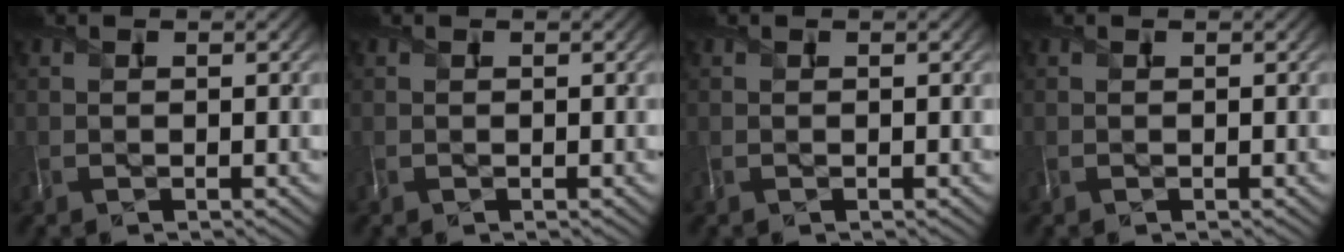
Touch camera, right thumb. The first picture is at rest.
{"total": 0.0}
{"total": 0.0}
{"total": 0.0}